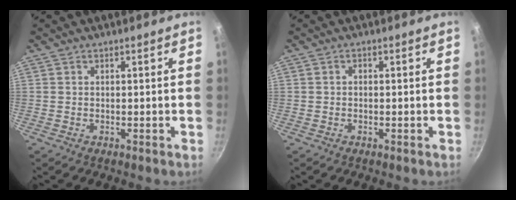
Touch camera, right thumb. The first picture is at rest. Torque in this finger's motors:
{"motor_torque": [0.03, 0.31, 0.33, 0.02, -0.02]}